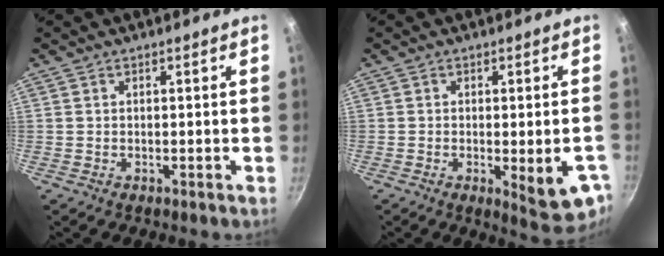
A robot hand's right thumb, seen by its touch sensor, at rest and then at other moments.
{"total": 9.8, "force": [-2.8, 3.0, 8.9], "torque": [-0.094, -0.005, -0.028]}